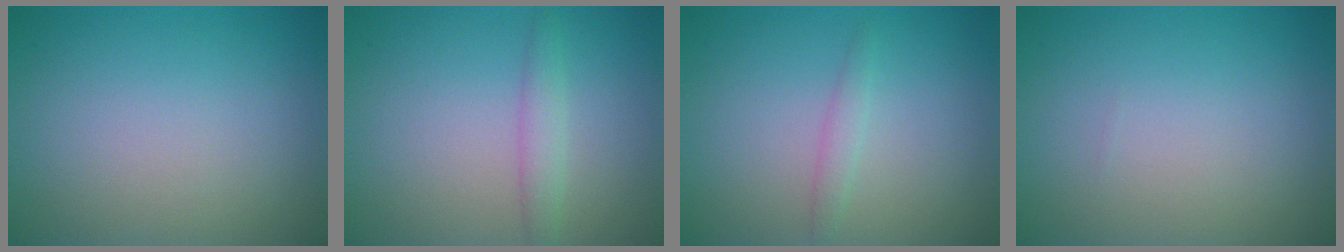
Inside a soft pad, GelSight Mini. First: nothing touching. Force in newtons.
{"total": 1.7, "press": 1.7, "slide": 0.1}
{"total": 1.0, "press": 1.0, "slide": 0.1}
{"total": 0.0}